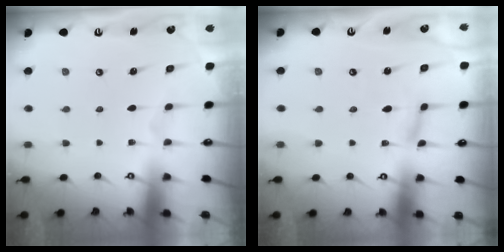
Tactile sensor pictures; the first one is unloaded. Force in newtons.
{"total": 2.9, "press": 2.9, "slide": 0.2}